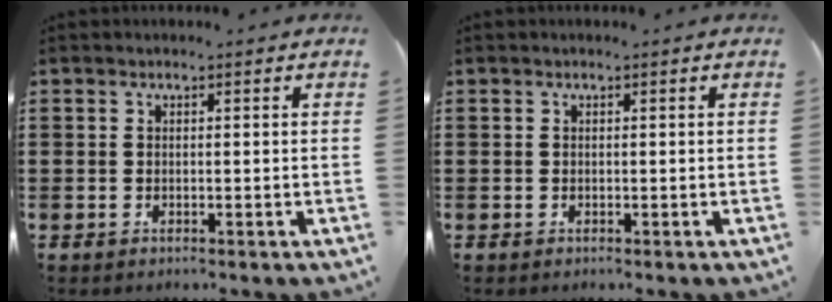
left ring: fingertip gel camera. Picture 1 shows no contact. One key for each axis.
{"total": 0.0}